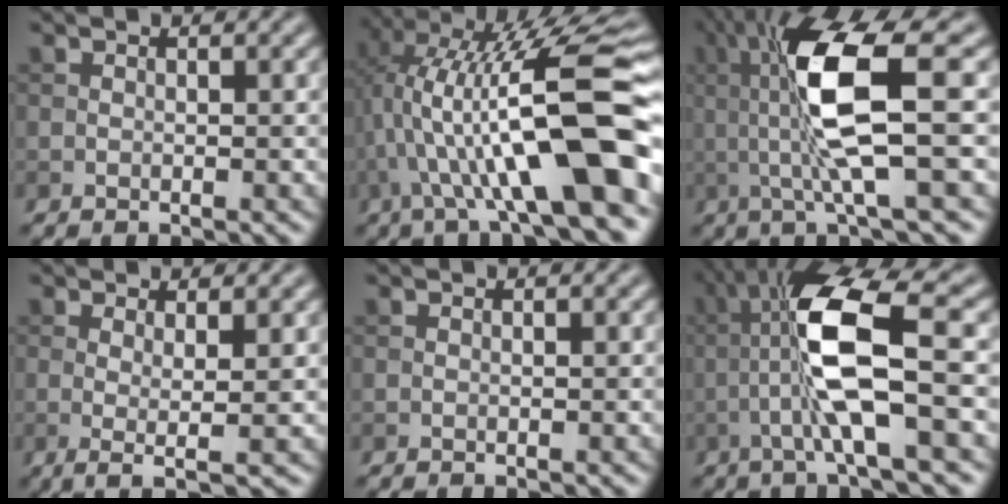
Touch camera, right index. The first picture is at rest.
{"total": 13.7, "force": [-1.4, 3.3, 13.2], "torque": [-0.225, 0.028, -0.019]}
{"total": 9.7, "force": [1.2, 2.0, 9.4], "torque": [-0.169, -0.002, 0.029]}
{"total": 2.7, "force": [0.4, 0.5, 2.6], "torque": [-0.044, -0.010, 0.006]}
{"total": 0.0}
{"total": 8.7, "force": [-0.9, 1.3, 8.6], "torque": [-0.162, 0.018, -0.017]}